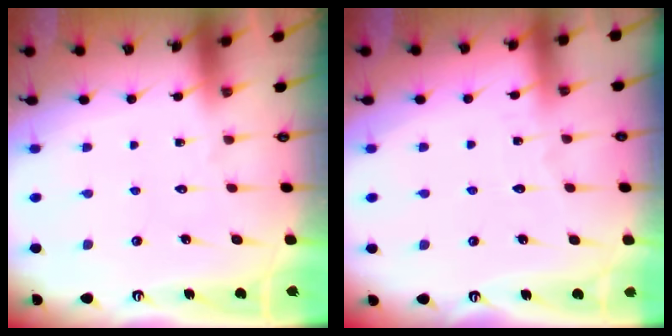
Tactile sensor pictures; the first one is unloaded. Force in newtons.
{"total": 2.2, "press": 2.2, "slide": 0.2}